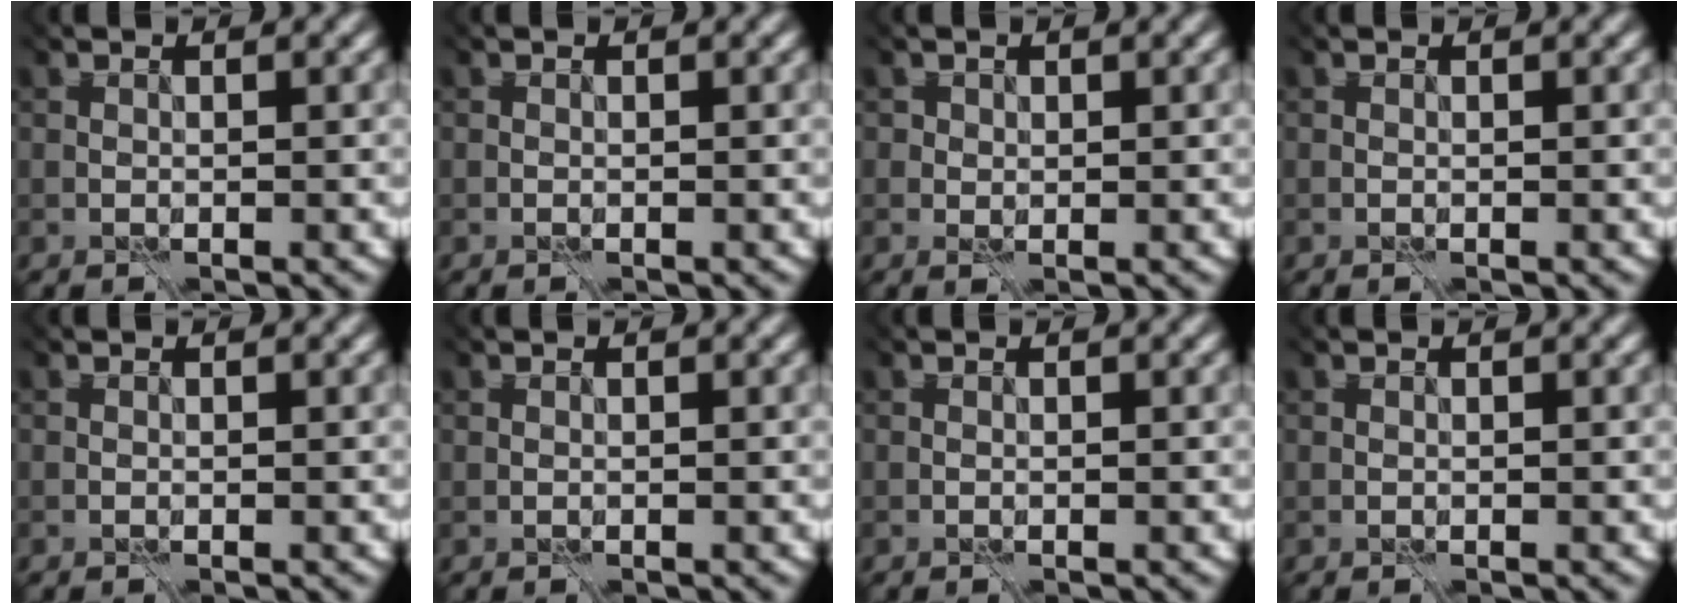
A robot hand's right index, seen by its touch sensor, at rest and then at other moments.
{"total": 0.5, "force": [-0.4, -0.2, -0.3], "torque": [0.008, -0.003, -0.008]}
{"total": 1.6, "force": [-1.2, -0.4, -1.0], "torque": [0.018, -0.017, -0.012]}
{"total": 0.0}
{"total": 0.0}
{"total": 0.0}
{"total": 0.0}
{"total": 0.0}